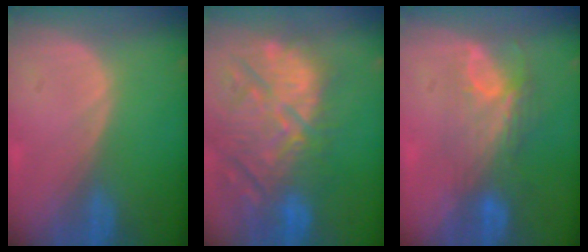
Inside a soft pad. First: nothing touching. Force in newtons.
{"total": 14.5, "press": 12.7, "slide": 7.0}
{"total": 7.9, "press": 6.8, "slide": 3.9}